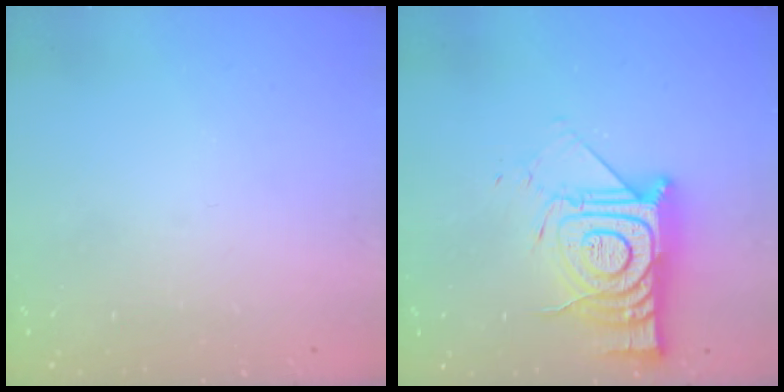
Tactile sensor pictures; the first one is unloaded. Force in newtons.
{"total": 16.3, "press": 16.2, "slide": 1.5}